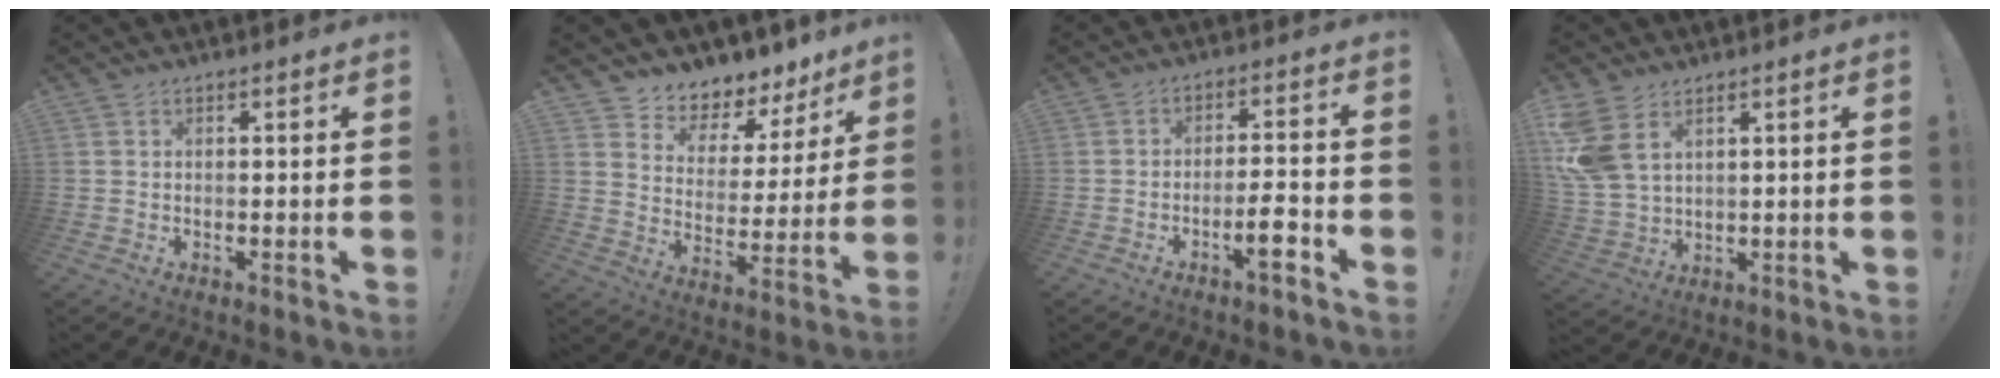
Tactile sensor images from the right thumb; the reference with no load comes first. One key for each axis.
{"total": 7.0, "fx": 5.9, "fy": 3.6, "fz": 1.3, "tx": -0.023, "ty": -0.068, "tz": 0.107}
{"total": 7.2, "fx": -3.8, "fy": 1.0, "fz": 6.0, "tx": -0.081, "ty": 0.012, "tz": -0.065}
{"total": 9.4, "fx": 4.9, "fy": 5.7, "fz": 5.7, "tx": -0.126, "ty": -0.020, "tz": 0.098}